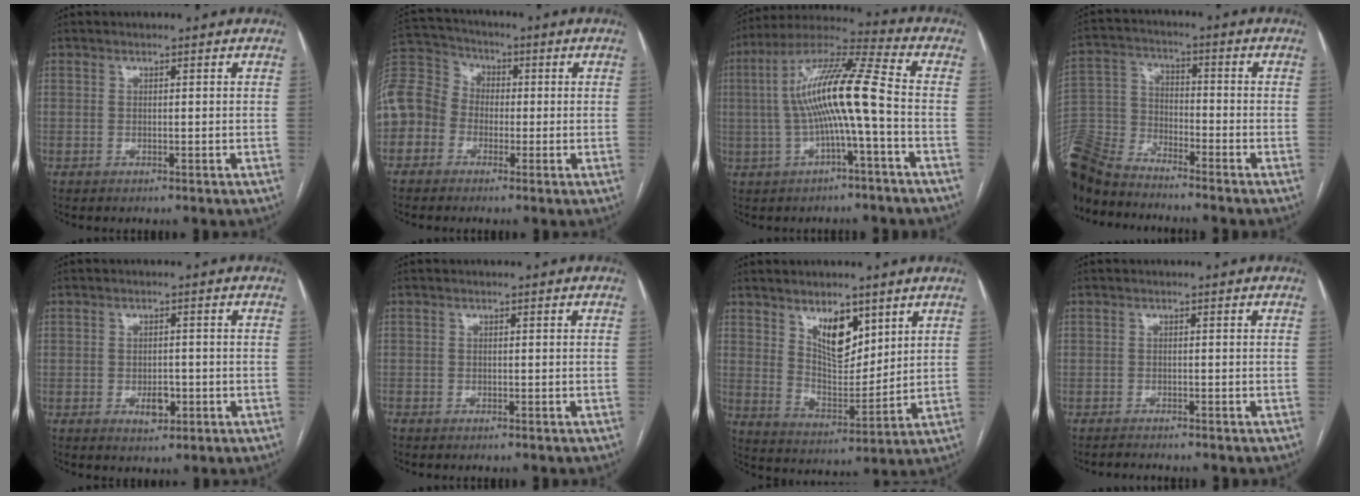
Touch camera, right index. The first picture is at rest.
{"total": 16.2, "force": [-3.2, 14.5, 6.4], "torque": [-0.204, 0.070, -0.062]}
{"total": 13.3, "force": [-1.1, 0.6, 13.2], "torque": [-0.250, 0.030, -0.024]}
{"total": 16.3, "force": [-14.6, 4.7, 5.6], "torque": [-0.143, 0.005, -0.284]}
{"total": 3.2, "force": [-1.3, 1.8, 2.4], "torque": [-0.034, 0.003, -0.013]}
{"total": 2.2, "force": [-1.9, 0.8, 0.5], "torque": [-0.012, -0.003, -0.030]}
{"total": 8.7, "force": [4.9, 3.8, 6.0], "torque": [-0.104, -0.008, 0.097]}
{"total": 3.6, "force": [-3.4, 0.5, 1.0], "torque": [-0.014, -0.009, -0.050]}